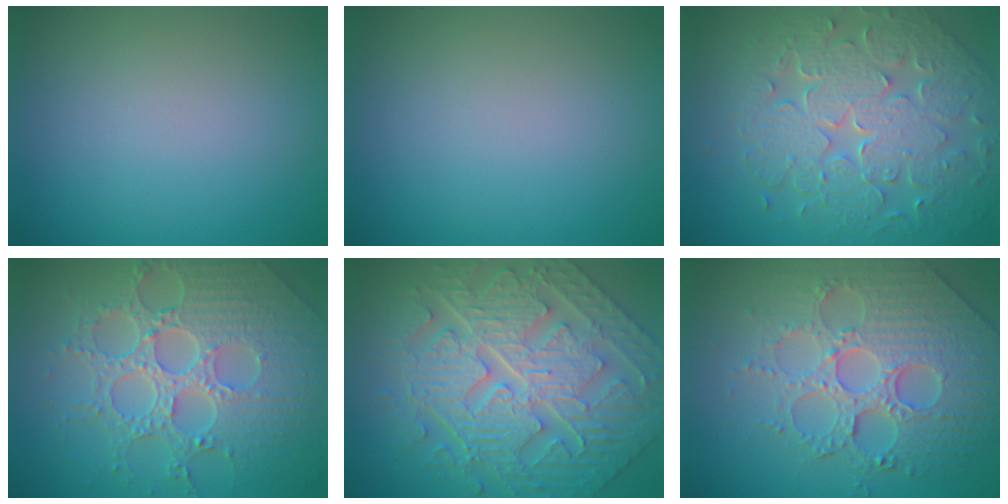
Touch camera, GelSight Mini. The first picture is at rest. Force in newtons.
{"total": 0.0}
{"total": 9.3, "press": 6.7, "slide": 6.4}
{"total": 8.3, "press": 6.0, "slide": 5.6}
{"total": 11.0, "press": 7.8, "slide": 7.8}
{"total": 7.8, "press": 6.1, "slide": 4.8}